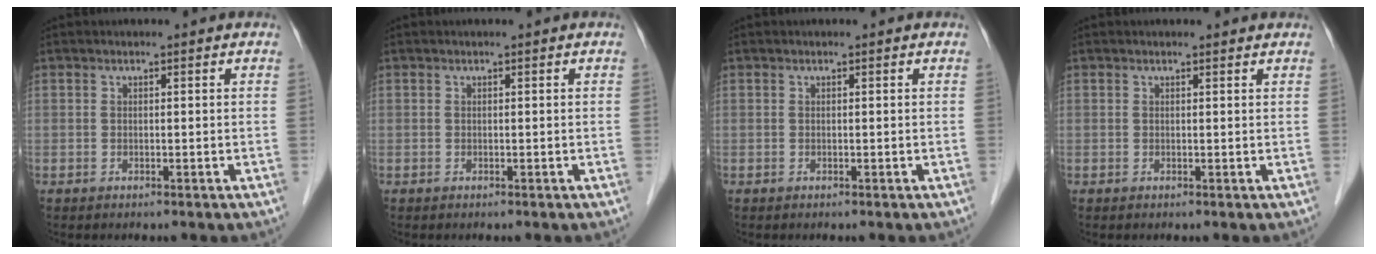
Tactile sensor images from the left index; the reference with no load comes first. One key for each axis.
{"total": 0.0}
{"total": 0.0}
{"total": 1.5, "fx": 1.4, "fy": 0.3, "fz": 0.2, "tx": -0.013, "ty": 0.004, "tz": 0.013}